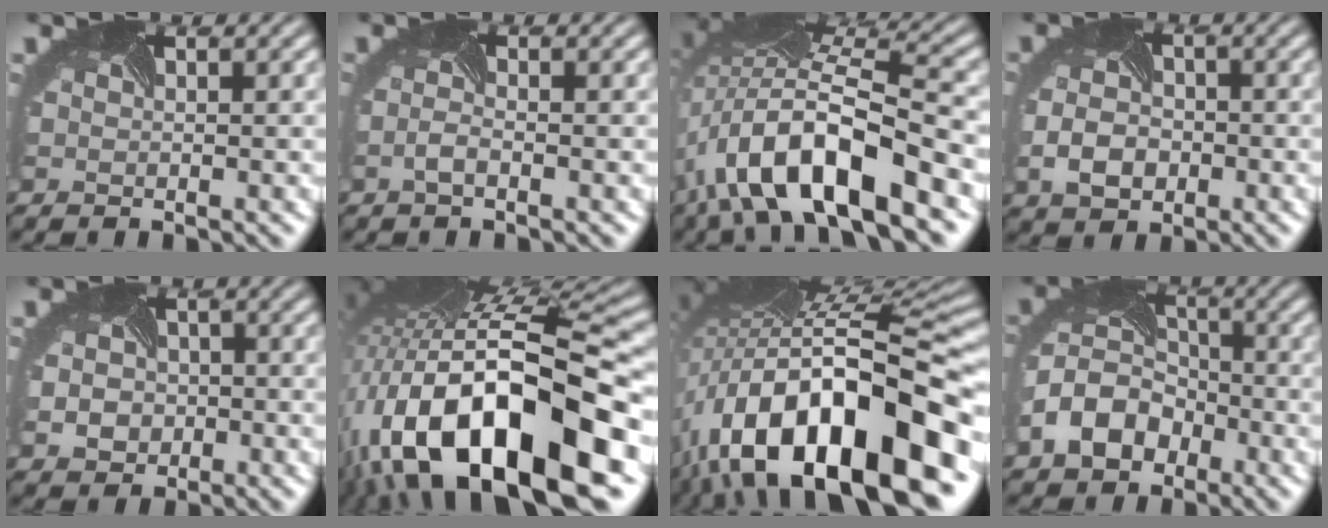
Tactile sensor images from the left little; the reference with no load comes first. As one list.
[{"total": 0.6, "force": [-0.5, 0.0, 0.3], "torque": [-0.017, 0.002, -0.018]}, {"total": 13.0, "force": [-5.3, 4.7, 10.8], "torque": [-0.209, 0.015, -0.095]}, {"total": 2.9, "force": [-1.0, 2.4, 1.4], "torque": [-0.037, -0.003, -0.025]}, {"total": 3.3, "force": [-0.5, 2.9, 1.5], "torque": [-0.020, -0.002, -0.006]}, {"total": 17.9, "force": [-5.5, 7.9, 15.1], "torque": [-0.253, -0.010, -0.090]}, {"total": 18.3, "force": [-5.2, 8.9, 15.2], "torque": [-0.251, -0.014, -0.076]}, {"total": 5.6, "force": [-2.6, 4.3, 2.5], "torque": [-0.059, 0.006, -0.063]}]